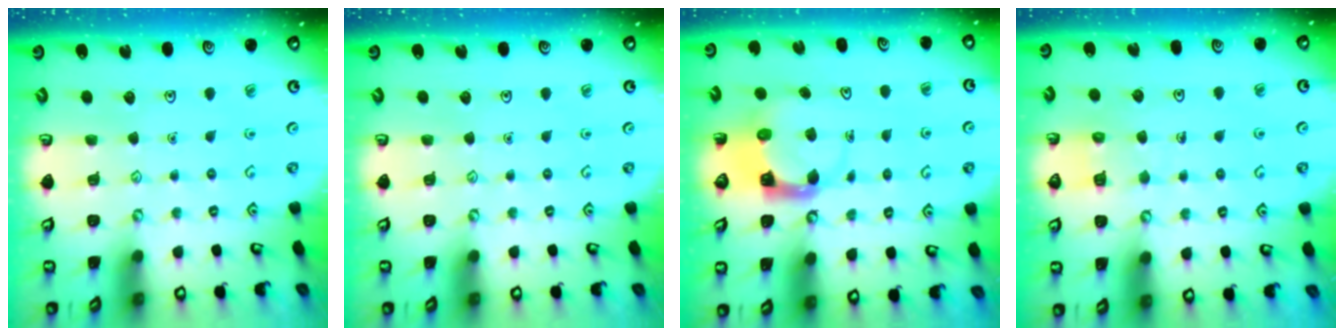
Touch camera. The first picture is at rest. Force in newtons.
{"total": 0.0}
{"total": 3.9, "press": 3.8, "slide": 0.5}
{"total": 5.9, "press": 5.9, "slide": 0.6}